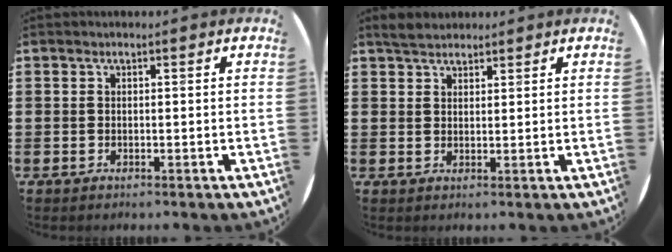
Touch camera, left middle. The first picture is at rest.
{"total": 2.6, "force": [2.4, 0.9, 0.5], "torque": [-0.007, 0.002, 0.046]}